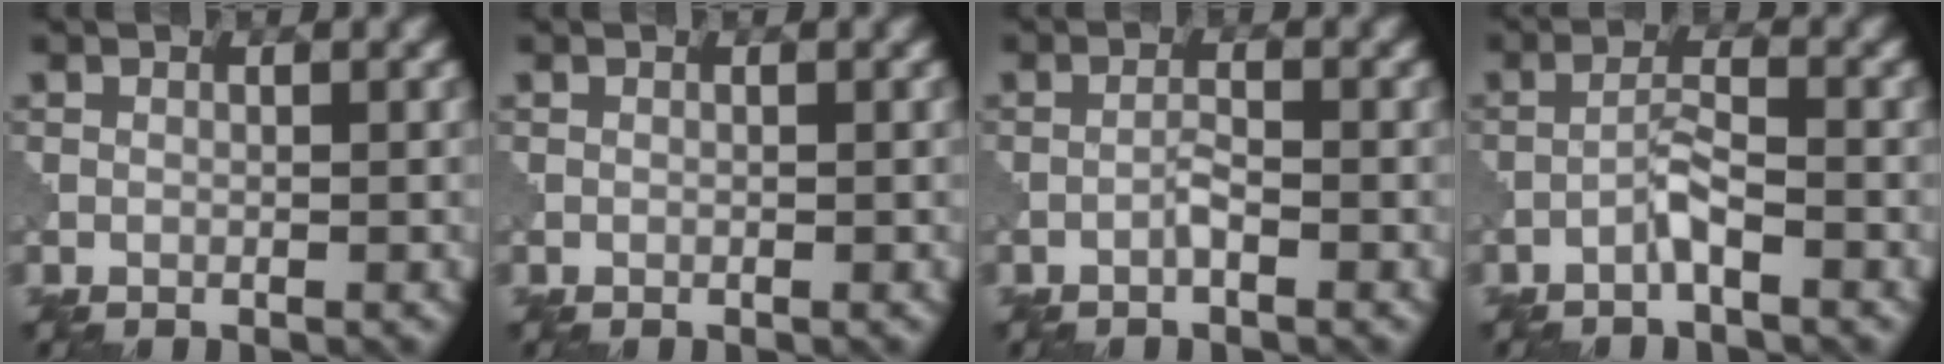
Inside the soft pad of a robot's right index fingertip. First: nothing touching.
{"total": 0.0}
{"total": 1.1, "force": [-0.7, 0.1, 0.9], "torque": [-0.018, 0.005, -0.015]}
{"total": 2.2, "force": [-1.4, 0.2, 1.6], "torque": [-0.033, 0.009, -0.031]}